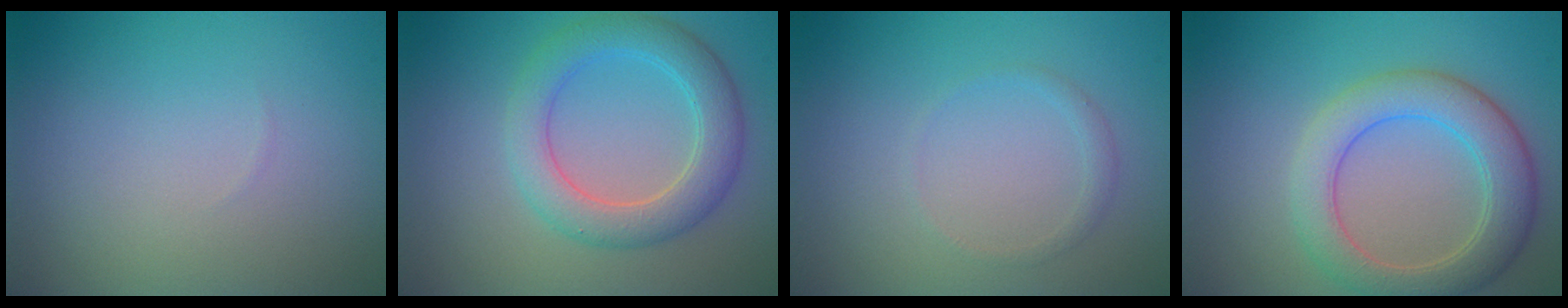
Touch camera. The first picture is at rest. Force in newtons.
{"total": 4.8, "press": 4.8, "slide": 0.1}
{"total": 0.9, "press": 0.8, "slide": 0.1}
{"total": 5.4, "press": 5.4, "slide": 0.4}